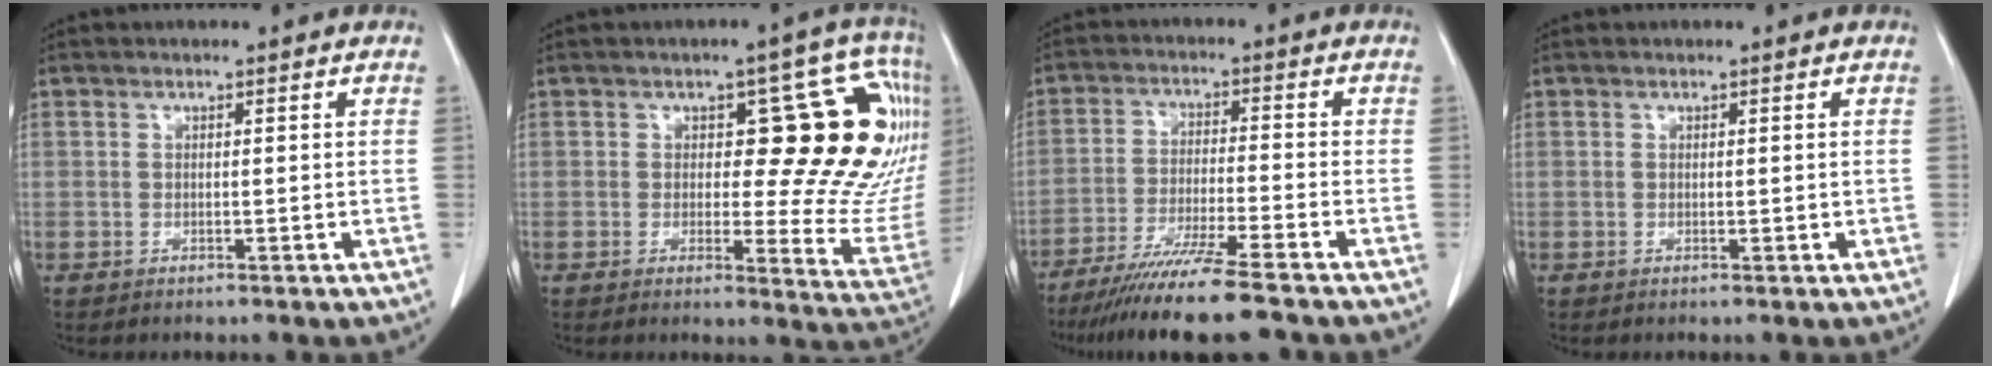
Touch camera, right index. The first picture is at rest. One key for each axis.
{"total": 19.4, "fx": 4.5, "fy": 7.8, "fz": 17.2, "tx": -0.171, "ty": 0.021, "tz": 0.062}
{"total": 12.1, "fx": -9.9, "fy": -1.1, "fz": 6.9, "tx": -0.106, "ty": -0.038, "tz": -0.162}
{"total": 0.6, "fx": 0.0, "fy": 0.4, "fz": 0.4, "tx": -0.005, "ty": 0.000, "tz": 0.002}